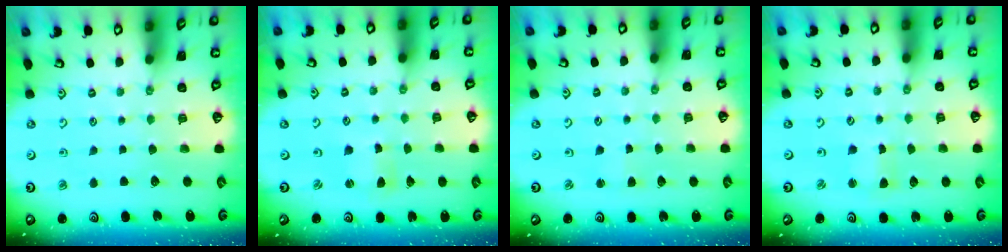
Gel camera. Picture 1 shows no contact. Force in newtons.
{"total": 1.4, "press": 1.4, "slide": 0.3}
{"total": 2.3, "press": 2.3, "slide": 0.2}
{"total": 1.7, "press": 1.7, "slide": 0.2}